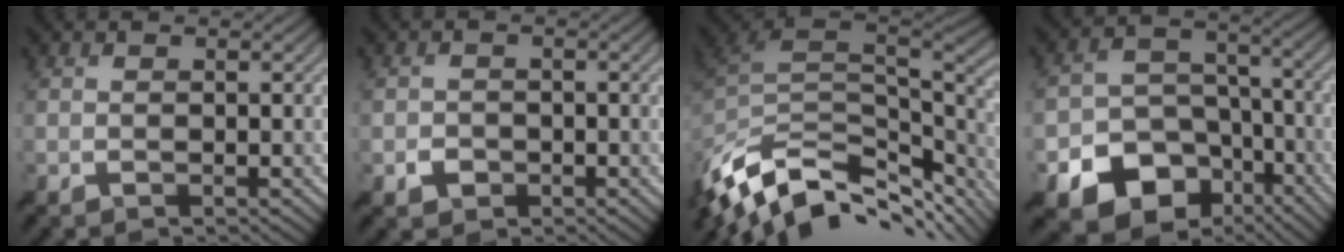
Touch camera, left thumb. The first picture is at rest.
{"total": 1.4, "force": [-0.4, 1.3, 0.5], "torque": [-0.005, -0.001, -0.010]}
{"total": 13.5, "force": [-7.3, 6.7, 9.1], "torque": [-0.219, -0.015, -0.122]}
{"total": 13.7, "force": [-7.6, 10.1, 5.3], "torque": [-0.119, -0.033, -0.112]}